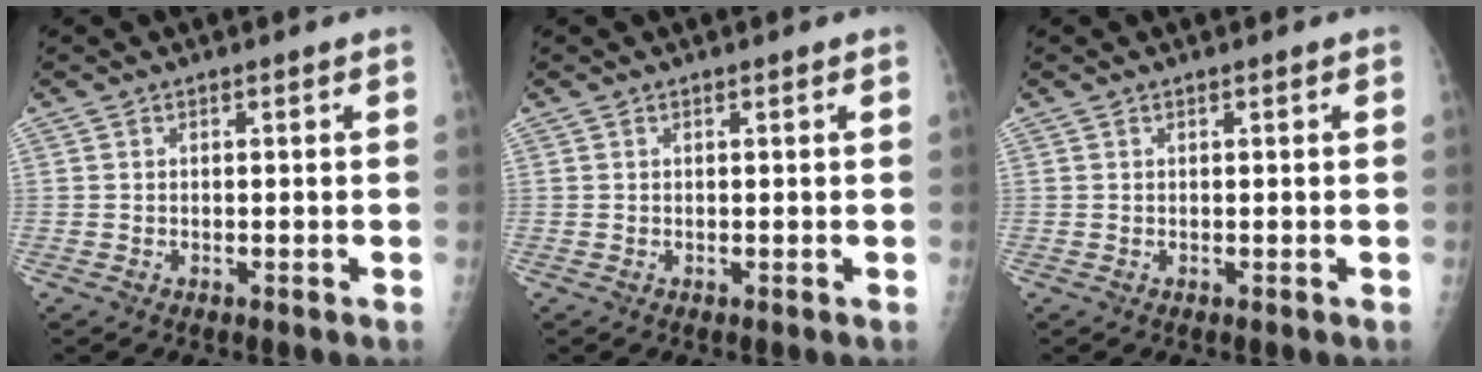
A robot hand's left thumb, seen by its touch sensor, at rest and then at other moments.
{"total": 0.0}
{"total": 0.0}